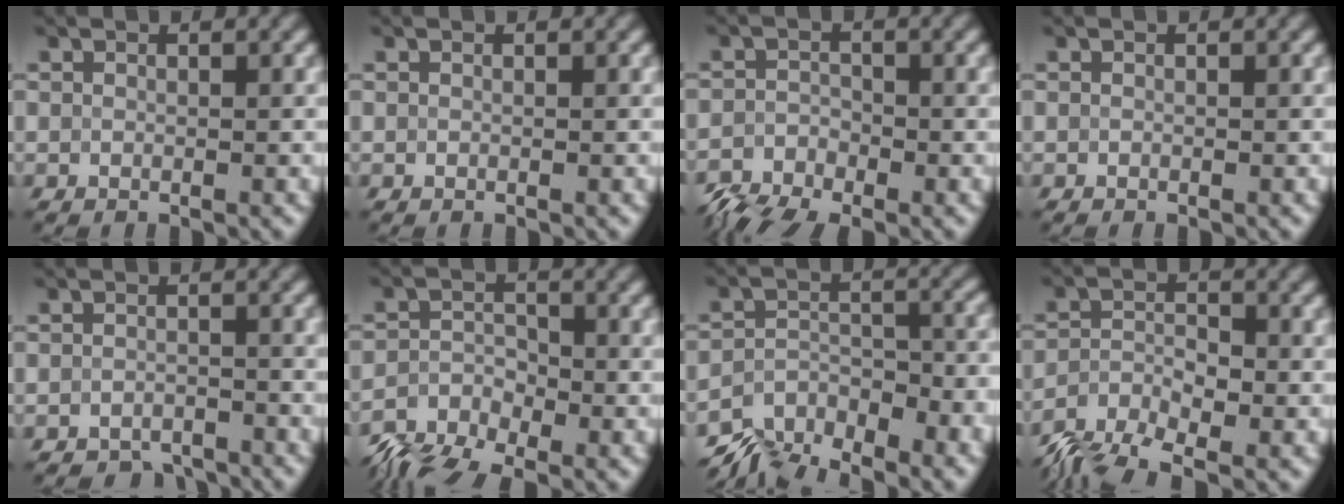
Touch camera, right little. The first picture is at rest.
{"total": 0.0}
{"total": 9.0, "force": [-7.9, 3.8, 2.0], "torque": [-0.024, -0.025, -0.138]}
{"total": 0.0}
{"total": 3.1, "force": [-2.9, 0.9, -0.2], "torque": [0.023, -0.002, -0.059]}
{"total": 10.2, "force": [-9.0, 4.2, 2.1], "torque": [-0.037, -0.028, -0.147]}
{"total": 9.7, "force": [-8.9, 2.5, 2.9], "torque": [-0.043, -0.003, -0.123]}
{"total": 7.2, "force": [-6.8, 1.2, 2.0], "torque": [-0.023, -0.012, -0.107]}